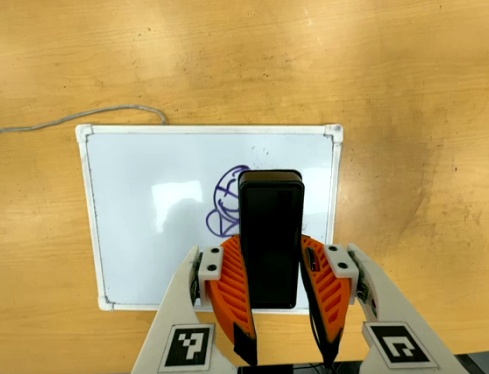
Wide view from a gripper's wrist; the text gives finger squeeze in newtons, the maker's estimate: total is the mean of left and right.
{"total": 7.8, "left": 6.0, "right": 9.7}